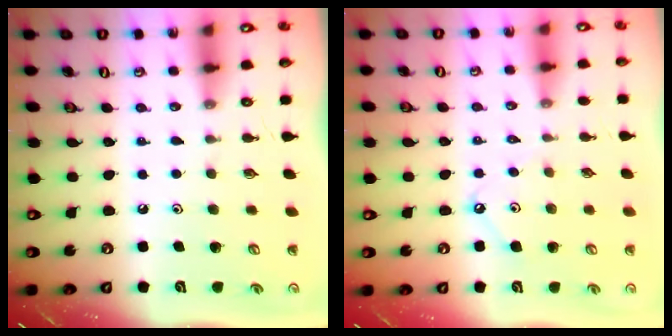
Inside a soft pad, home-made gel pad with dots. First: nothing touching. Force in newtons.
{"total": 3.2, "press": 3.2, "slide": 0.5}